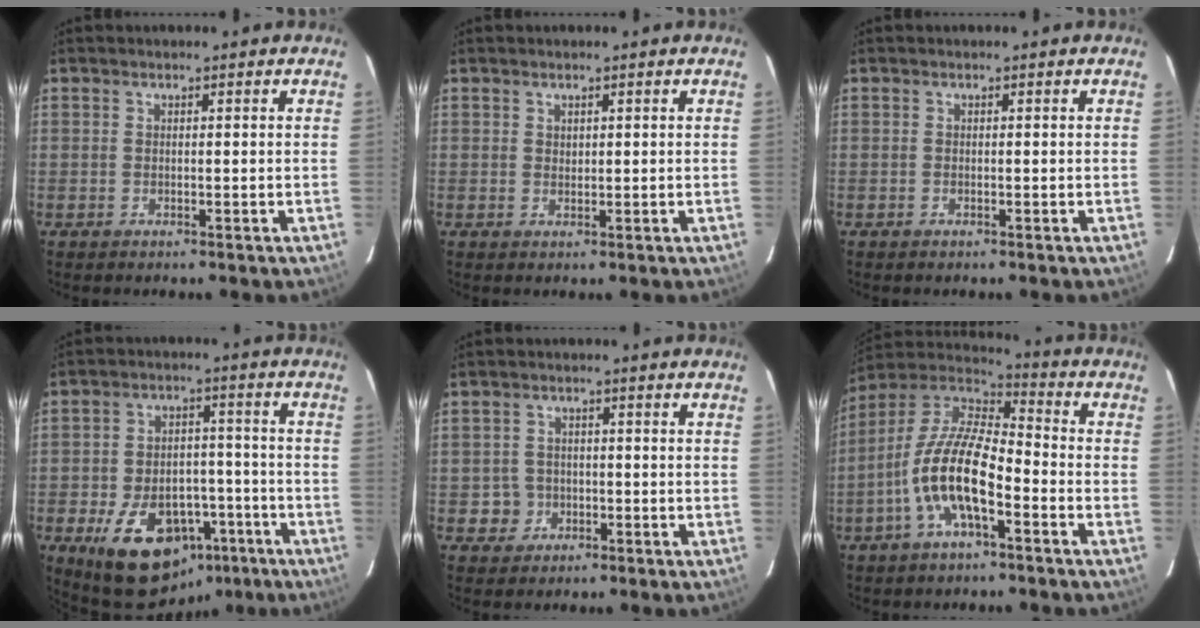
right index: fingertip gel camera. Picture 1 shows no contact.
{"total": 2.2, "force": [1.1, 1.8, 0.7], "torque": [-0.005, 0.003, 0.022]}
{"total": 0.0}
{"total": 16.6, "force": [-9.1, 10.7, 8.9], "torque": [-0.177, 0.027, -0.109]}
{"total": 3.8, "force": [-1.1, 3.6, 0.1], "torque": [-0.005, 0.018, -0.014]}
{"total": 14.6, "force": [-5.5, 5.0, 12.5], "torque": [-0.251, -0.001, -0.111]}